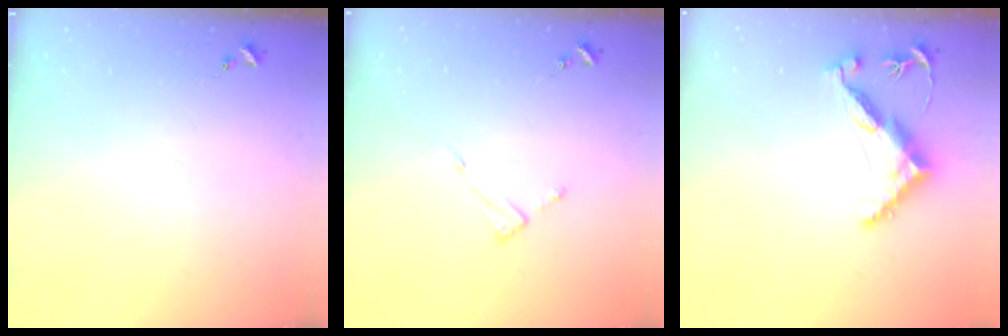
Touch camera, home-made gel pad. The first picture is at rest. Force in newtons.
{"total": 3.6, "press": 3.6, "slide": 0.4}
{"total": 11.7, "press": 11.7, "slide": 1.0}